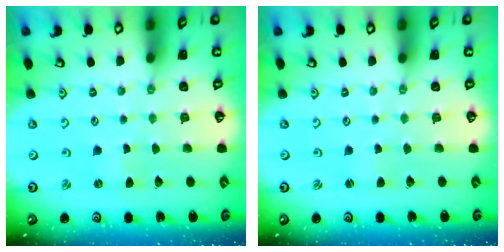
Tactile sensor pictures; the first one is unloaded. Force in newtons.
{"total": 0.8, "press": 0.8, "slide": 0.1}